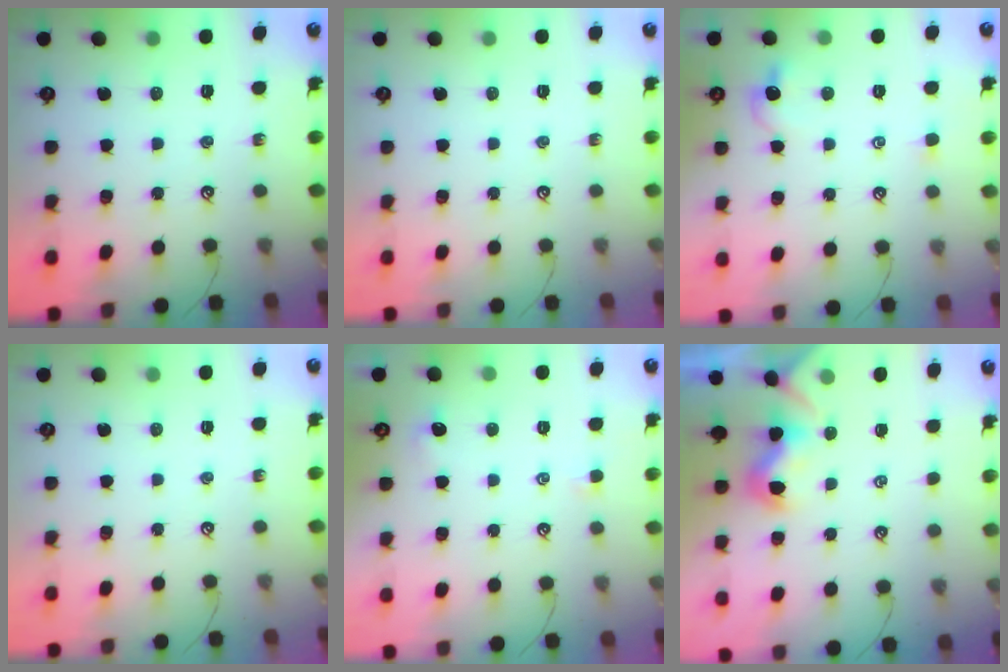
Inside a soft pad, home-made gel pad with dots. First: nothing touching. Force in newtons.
{"total": 0.0}
{"total": 1.5, "press": 1.4, "slide": 0.6}
{"total": 0.0}
{"total": 1.9, "press": 1.8, "slide": 0.4}
{"total": 0.5, "press": 0.3, "slide": 0.4}